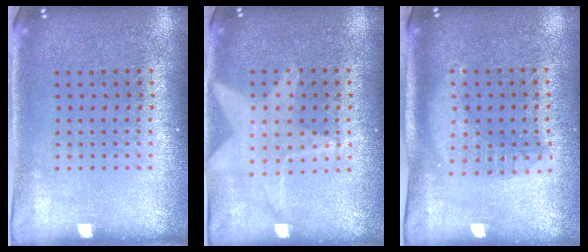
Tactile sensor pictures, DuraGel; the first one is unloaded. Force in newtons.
{"total": 1.1, "press": 1.1, "slide": 0.1}
{"total": 1.7, "press": 1.5, "slide": 0.9}